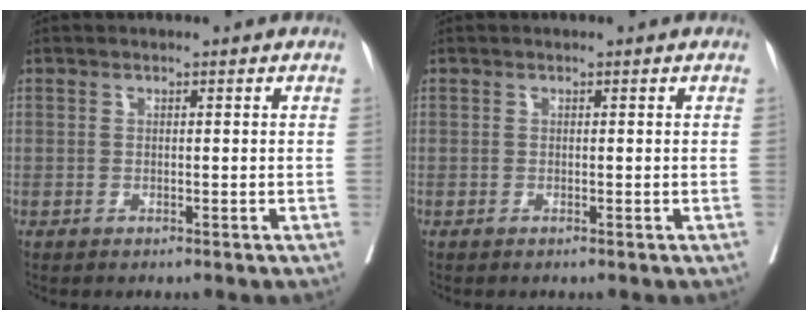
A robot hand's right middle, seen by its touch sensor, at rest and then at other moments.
{"total": 0.0}